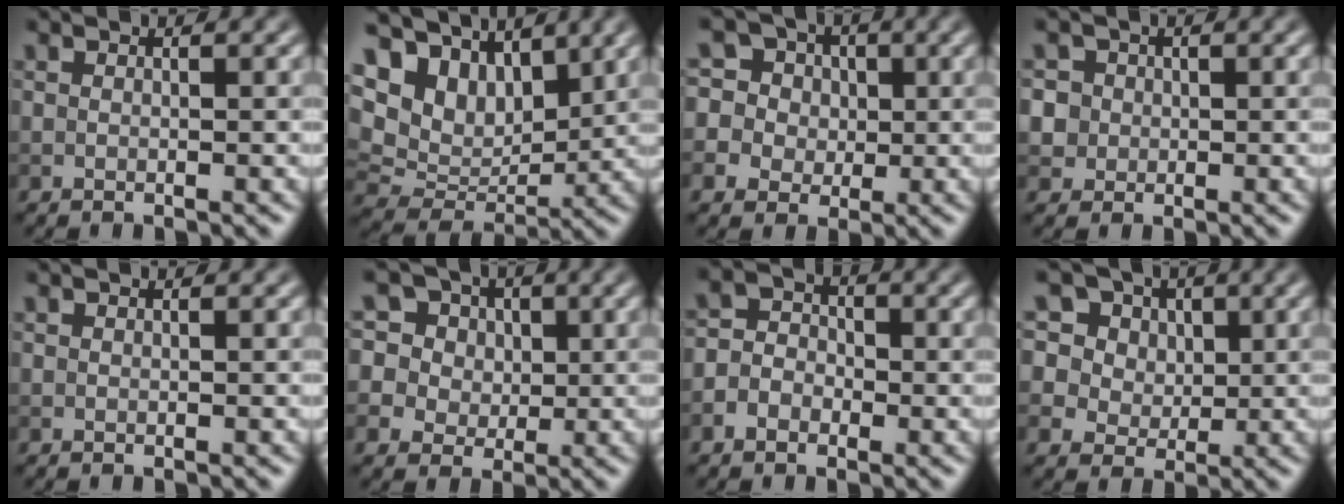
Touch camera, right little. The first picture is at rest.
{"total": 11.0, "force": [5.5, 7.2, 6.1], "torque": [-0.135, 0.023, 0.094]}
{"total": 8.3, "force": [2.4, 7.5, 2.7], "torque": [-0.067, 0.041, 0.025]}
{"total": 4.5, "force": [0.9, 4.2, 1.5], "torque": [-0.026, 0.034, 0.003]}
{"total": 0.0}
{"total": 10.1, "force": [4.7, 7.9, 4.2], "torque": [-0.091, 0.030, 0.059]}
{"total": 3.2, "force": [-1.2, 2.6, 1.5], "torque": [-0.007, 0.007, -0.029]}
{"total": 13.3, "force": [7.4, 9.1, 6.2], "torque": [-0.144, 0.040, 0.104]}